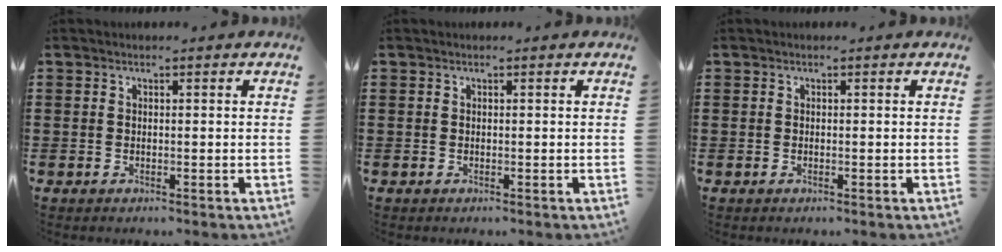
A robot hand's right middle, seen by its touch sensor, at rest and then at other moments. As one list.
[{"total": 0.0}, {"total": 0.0}]